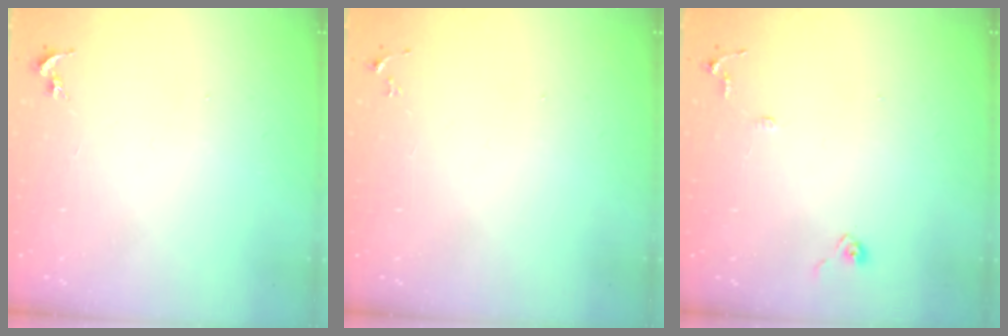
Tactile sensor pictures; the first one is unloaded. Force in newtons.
{"total": 3.3, "press": 3.3, "slide": 0.5}
{"total": 8.0, "press": 8.0, "slide": 0.8}